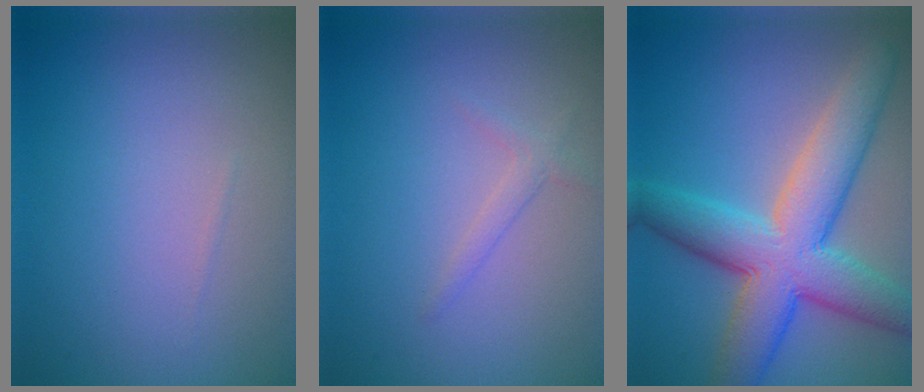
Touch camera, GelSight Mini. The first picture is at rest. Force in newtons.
{"total": 1.1, "press": 1.1, "slide": 0.1}
{"total": 9.4, "press": 9.3, "slide": 0.5}